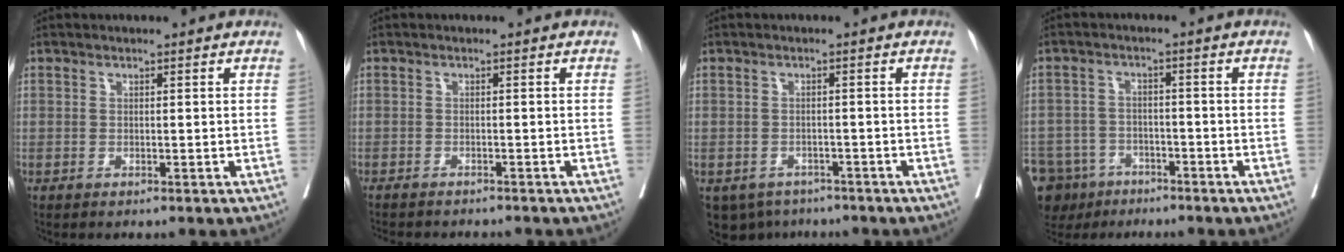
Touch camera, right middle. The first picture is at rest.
{"total": 7.0, "force": [-6.4, 1.6, 2.3], "torque": [-0.028, -0.005, -0.087]}
{"total": 5.8, "force": [-4.1, 4.0, 0.8], "torque": [-0.013, 0.001, -0.055]}
{"total": 11.1, "force": [-7.7, 7.5, 2.8], "torque": [-0.075, -0.001, -0.120]}